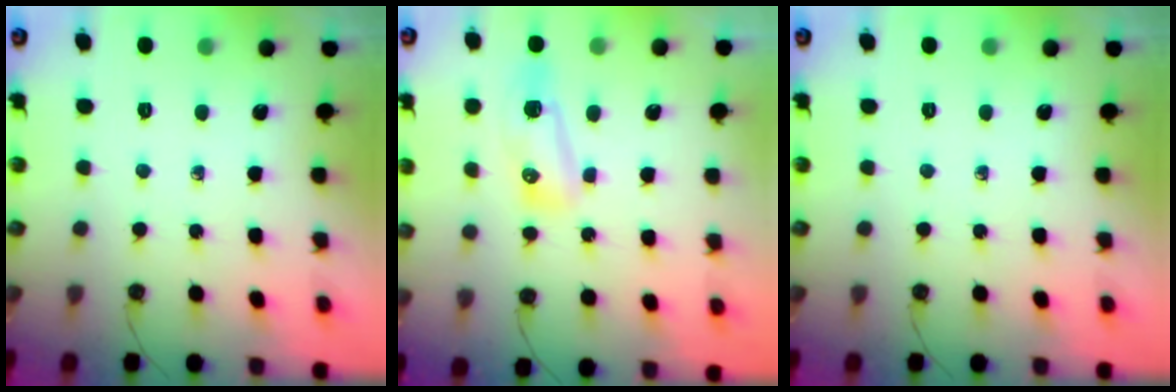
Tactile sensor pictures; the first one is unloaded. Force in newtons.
{"total": 8.8, "press": 8.5, "slide": 2.2}
{"total": 0.0}